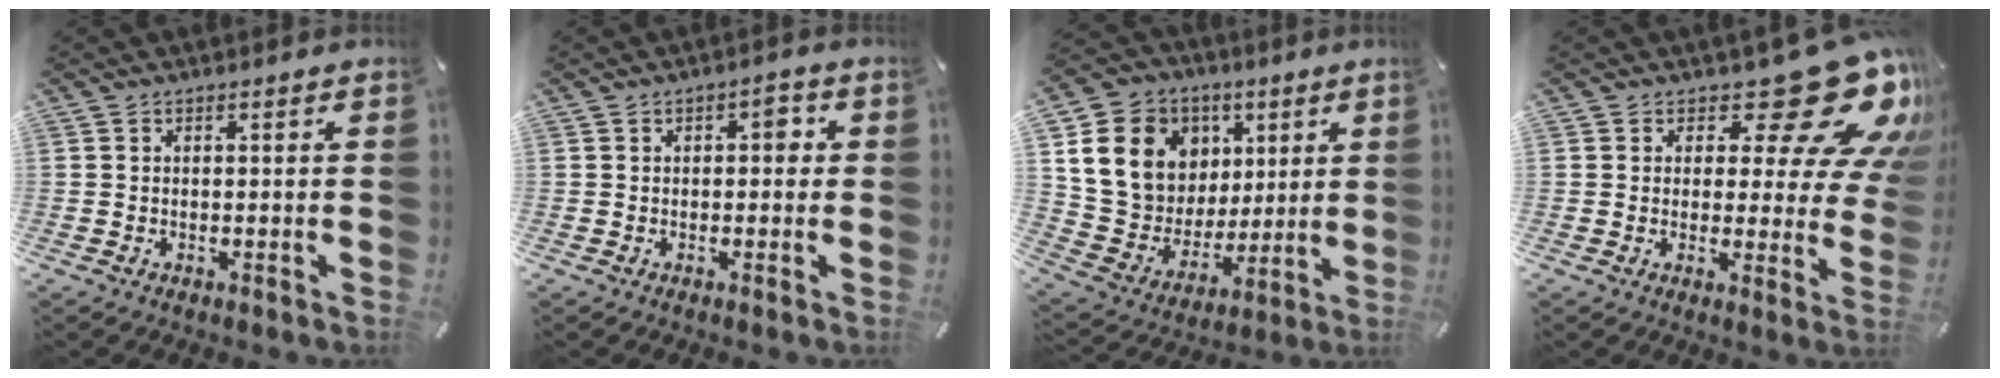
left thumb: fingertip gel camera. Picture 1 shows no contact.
{"total": 2.8, "force": [0.3, 1.6, 2.3], "torque": [-0.022, 0.004, -0.004]}
{"total": 18.3, "force": [6.8, 15.4, 7.3], "torque": [-0.130, -0.023, 0.144]}
{"total": 19.8, "force": [12.0, 7.8, 13.7], "torque": [-0.167, -0.085, 0.195]}